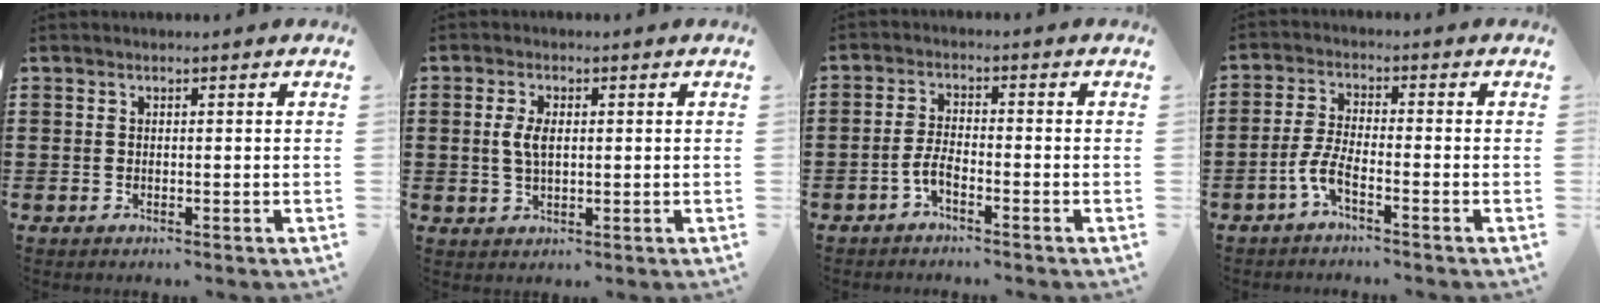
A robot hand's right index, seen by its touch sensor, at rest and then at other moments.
{"total": 3.5, "force": [0.4, 1.7, 3.0], "torque": [-0.069, 0.006, 0.003]}
{"total": 3.1, "force": [-2.0, 0.5, 2.3], "torque": [-0.058, -0.004, -0.041]}
{"total": 4.3, "force": [-2.7, 0.6, 3.4], "torque": [-0.089, -0.011, -0.057]}